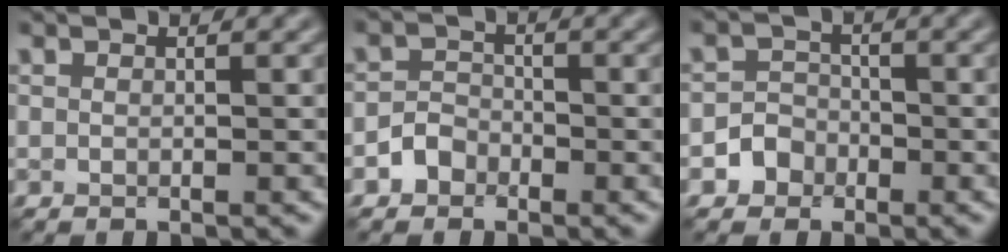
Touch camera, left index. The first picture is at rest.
{"total": 1.9, "force": [-1.2, 1.4, 0.4], "torque": [-0.002, 0.009, -0.025]}
{"total": 2.3, "force": [-1.2, 1.9, 0.3], "torque": [0.017, 0.009, -0.028]}